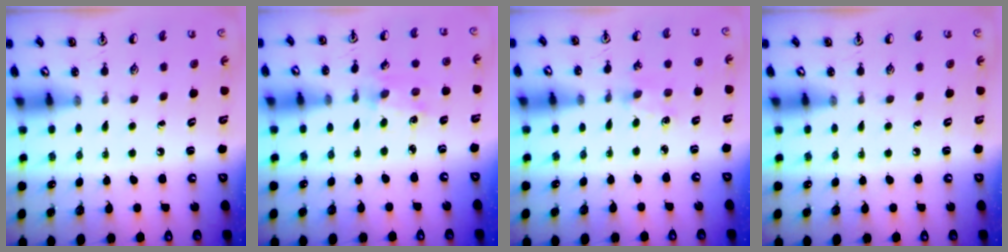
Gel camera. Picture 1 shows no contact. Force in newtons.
{"total": 1.6, "press": 1.5, "slide": 0.3}
{"total": 1.4, "press": 1.4, "slide": 0.2}
{"total": 0.0}